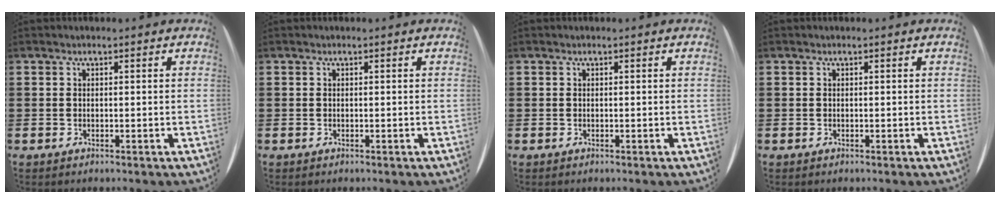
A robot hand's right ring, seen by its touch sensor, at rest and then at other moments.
{"total": 0.0}
{"total": 0.0}
{"total": 0.0}